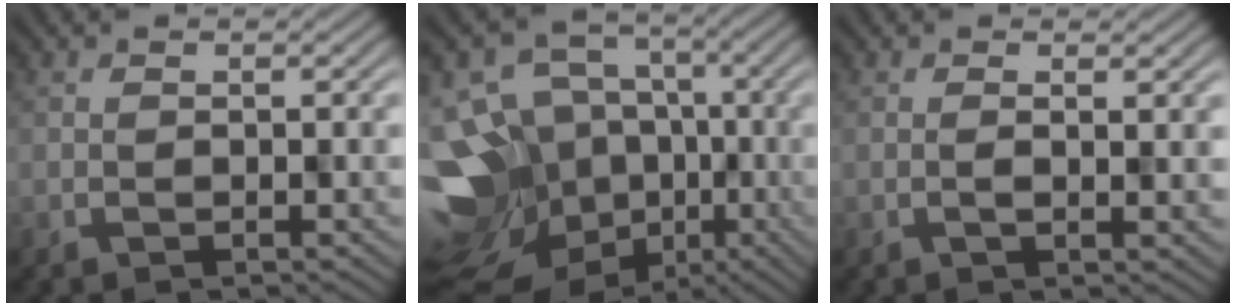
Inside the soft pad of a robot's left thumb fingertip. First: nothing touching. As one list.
[{"total": 17.1, "force": [-5.8, 13.7, 8.5], "torque": [-0.208, -0.031, -0.056]}, {"total": 1.6, "force": [1.4, -0.1, 0.9], "torque": [-0.001, 0.009, 0.006]}]